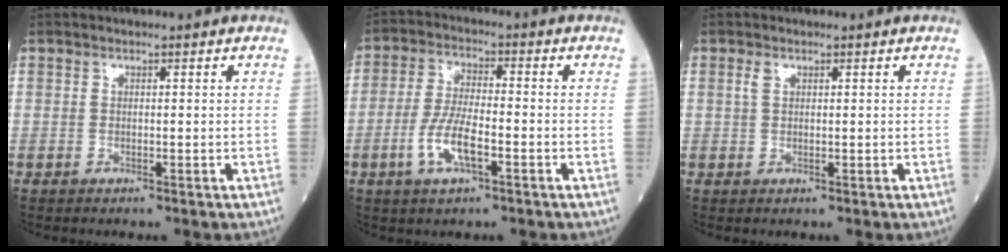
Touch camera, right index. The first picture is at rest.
{"total": 7.2, "force": [-2.7, 1.9, 6.4], "torque": [-0.134, -0.001, -0.052]}
{"total": 1.1, "force": [0.5, 0.6, 0.8], "torque": [-0.023, 0.005, 0.012]}